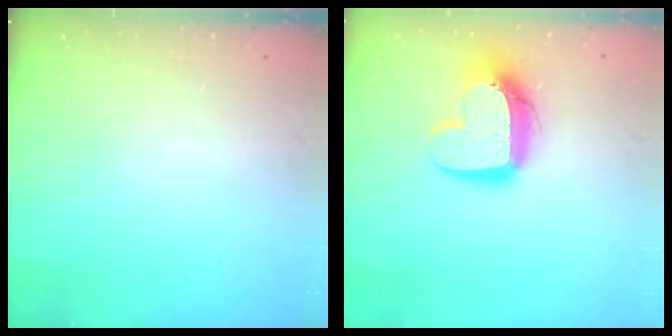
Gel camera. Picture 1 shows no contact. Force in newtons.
{"total": 13.7, "press": 13.7, "slide": 1.2}